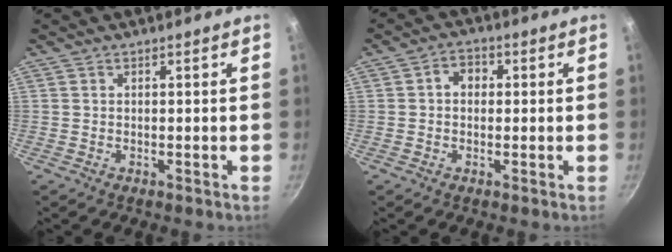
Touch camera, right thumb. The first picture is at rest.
{"total": 3.8, "force": [0.4, 3.0, 2.2], "torque": [-0.019, 0.009, -0.002]}